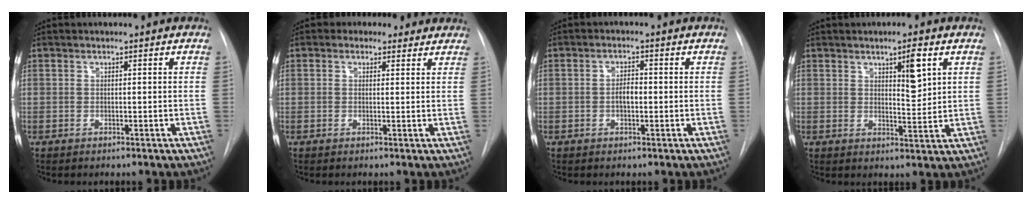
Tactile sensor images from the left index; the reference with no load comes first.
{"total": 3.8, "force": [2.8, 2.5, 0.7], "torque": [-0.004, 0.014, 0.028]}
{"total": 2.3, "force": [-0.4, 1.0, 2.0], "torque": [-0.035, 0.004, -0.006]}
{"total": 4.9, "force": [2.3, 1.0, 4.2], "torque": [-0.066, -0.008, 0.038]}